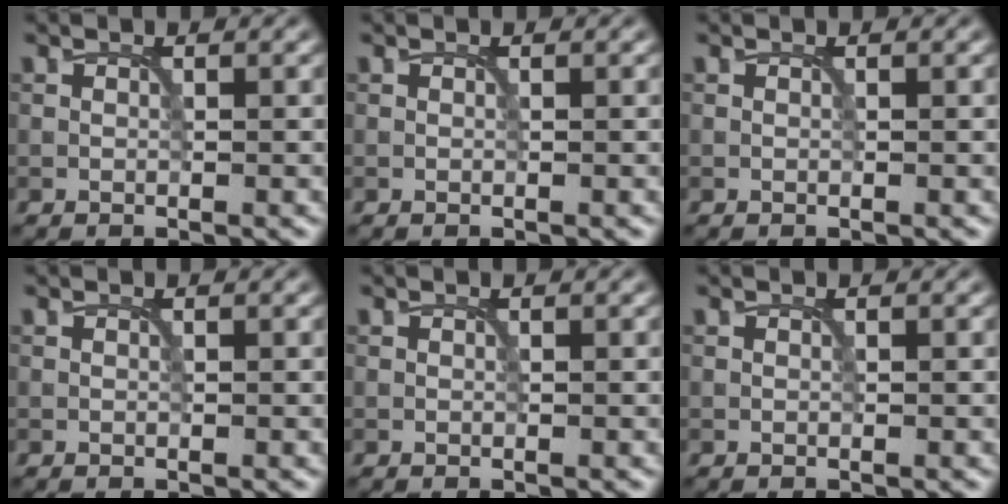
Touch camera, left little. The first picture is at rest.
{"total": 0.0}
{"total": 0.0}
{"total": 0.0}
{"total": 0.0}
{"total": 0.0}